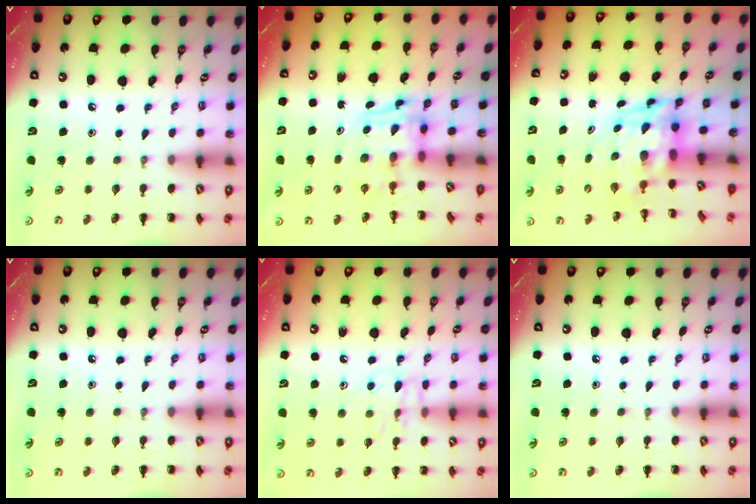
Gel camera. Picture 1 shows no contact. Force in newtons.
{"total": 3.3, "press": 3.3, "slide": 0.6}
{"total": 3.4, "press": 3.3, "slide": 0.9}
{"total": 0.0}
{"total": 8.7, "press": 8.7, "slide": 0.5}
{"total": 0.0}